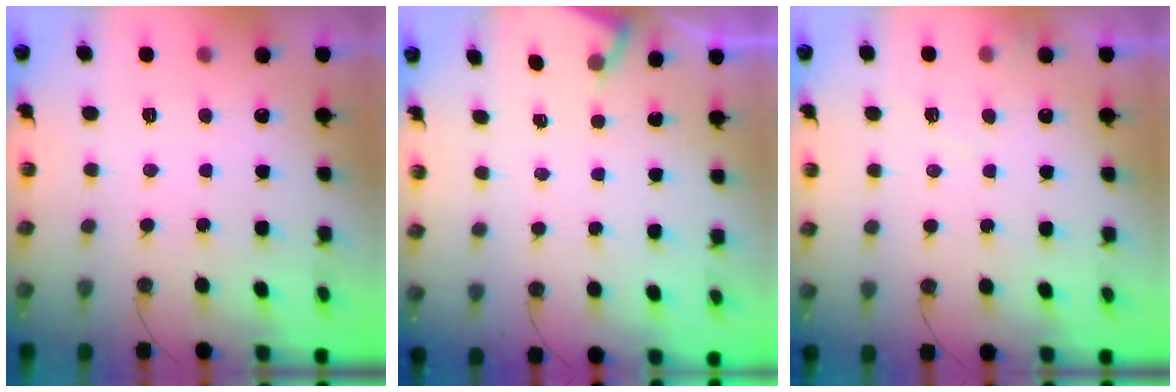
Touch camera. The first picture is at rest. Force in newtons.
{"total": 2.3, "press": 2.3, "slide": 0.4}
{"total": 5.7, "press": 5.7, "slide": 0.9}